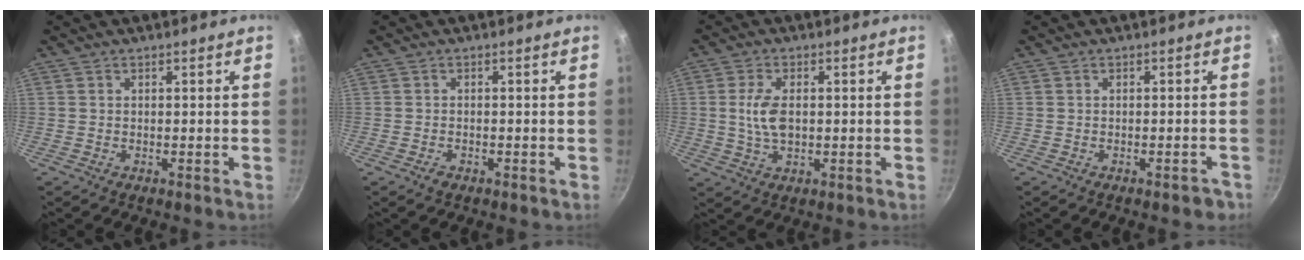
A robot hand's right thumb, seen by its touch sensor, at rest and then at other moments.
{"total": 1.3, "force": [-0.9, 0.7, 0.6], "torque": [-0.014, 0.007, -0.014]}
{"total": 6.3, "force": [0.3, 3.5, 5.3], "torque": [-0.100, 0.002, 0.005]}
{"total": 2.1, "force": [-1.5, 0.8, 1.4], "torque": [-0.011, 0.020, -0.005]}